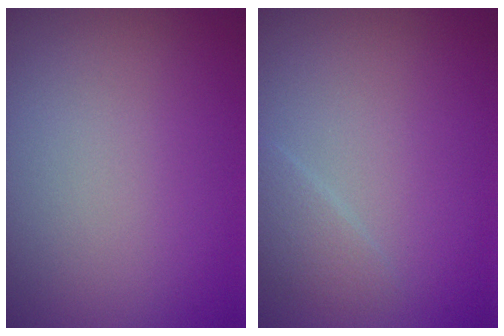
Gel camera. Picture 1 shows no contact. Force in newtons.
{"total": 1.4, "press": 1.4, "slide": 0.1}